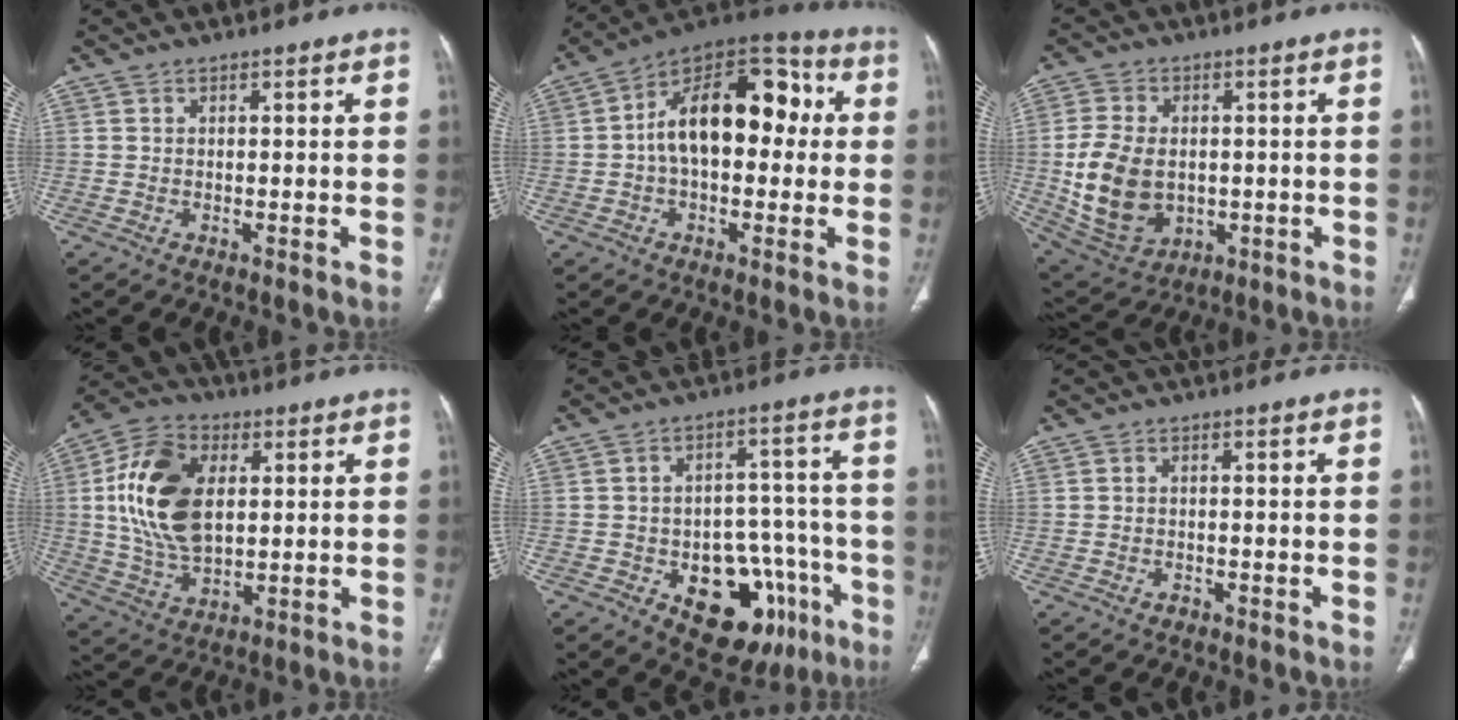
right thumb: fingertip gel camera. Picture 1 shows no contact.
{"total": 19.0, "force": [1.5, 11.2, 15.3], "torque": [-0.209, 0.052, 0.014]}
{"total": 14.7, "force": [-0.8, 10.4, 10.4], "torque": [-0.188, -0.004, 0.008]}
{"total": 17.4, "force": [3.0, 10.5, 13.5], "torque": [-0.247, 0.000, 0.058]}
{"total": 18.7, "force": [-8.1, 11.2, 12.6], "torque": [-0.126, 0.055, -0.097]}
{"total": 1.0, "force": [-0.6, 0.7, 0.4], "torque": [-0.006, 0.004, -0.011]}